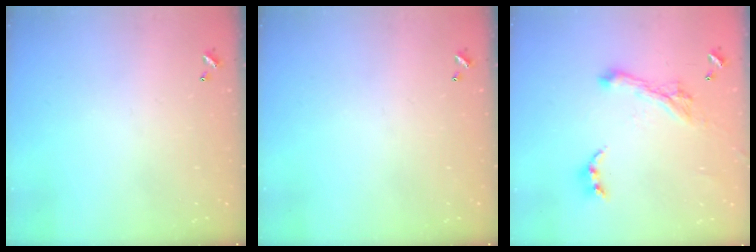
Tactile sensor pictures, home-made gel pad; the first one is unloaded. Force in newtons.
{"total": 0.0}
{"total": 3.2, "press": 3.0, "slide": 1.3}